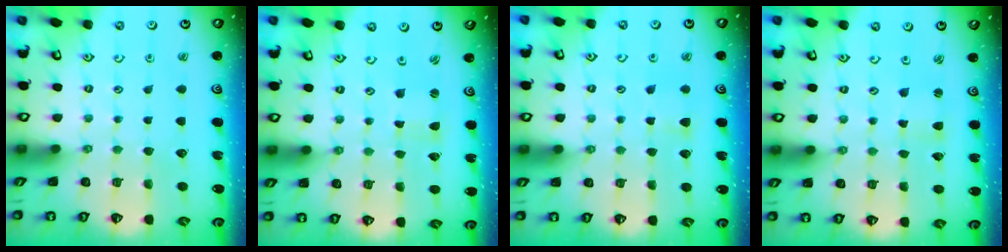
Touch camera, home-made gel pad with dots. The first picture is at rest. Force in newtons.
{"total": 0.8, "press": 0.8, "slide": 0.0}
{"total": 3.9, "press": 3.9, "slide": 0.6}
{"total": 2.7, "press": 2.7, "slide": 0.3}